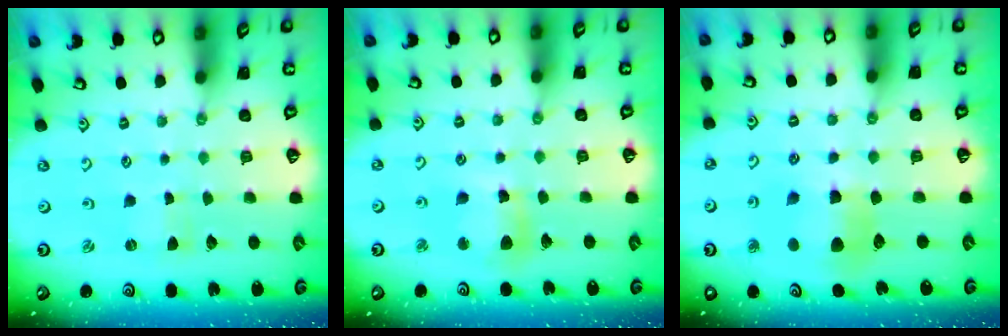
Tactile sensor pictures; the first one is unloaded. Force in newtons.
{"total": 9.8, "press": 9.7, "slide": 1.0}
{"total": 9.2, "press": 9.1, "slide": 1.3}